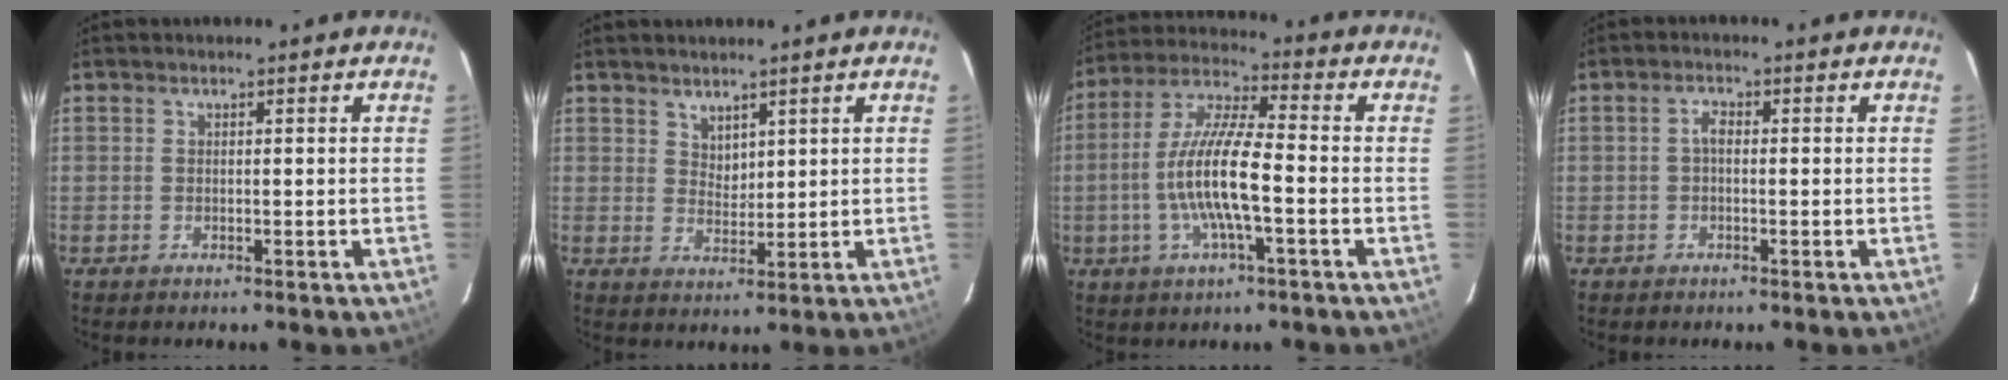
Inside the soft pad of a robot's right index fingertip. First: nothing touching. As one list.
[{"total": 3.0, "force": [2.5, 1.5, 0.8], "torque": [-0.007, 0.002, 0.047]}, {"total": 12.5, "force": [-2.9, 2.2, 12.0], "torque": [-0.242, 0.001, -0.058]}, {"total": 1.5, "force": [-0.2, 0.8, 1.3], "torque": [-0.026, 0.008, -0.005]}]